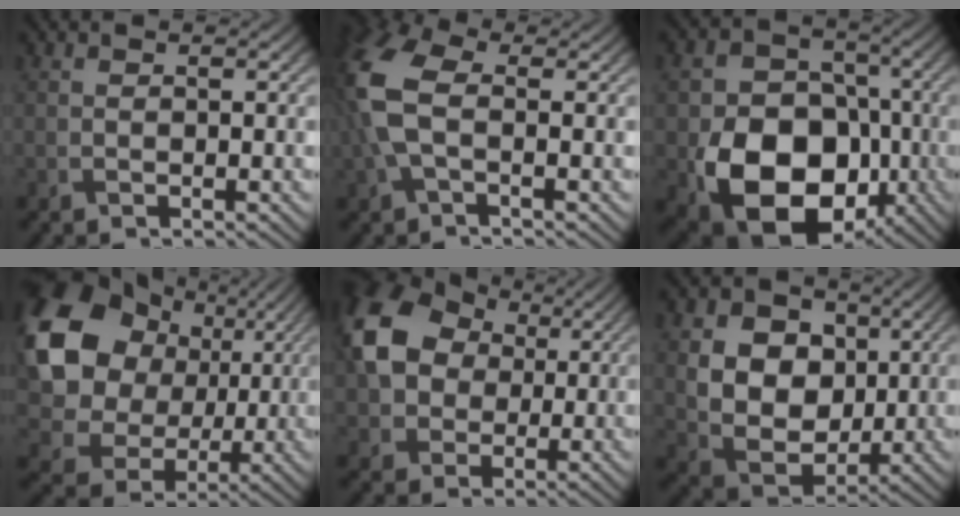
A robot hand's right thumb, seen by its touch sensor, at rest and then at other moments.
{"total": 8.4, "force": [0.1, 4.6, 7.1], "torque": [-0.189, 0.012, -0.009]}
{"total": 16.0, "force": [-5.5, 11.8, 9.4], "torque": [-0.153, -0.053, -0.096]}
{"total": 15.4, "force": [4.2, 12.3, 8.2], "torque": [-0.198, 0.017, 0.073]}
{"total": 13.2, "force": [2.3, 10.2, 8.1], "torque": [-0.184, 0.010, 0.032]}
{"total": 12.0, "force": [2.7, 9.6, 6.6], "torque": [-0.157, 0.014, 0.048]}